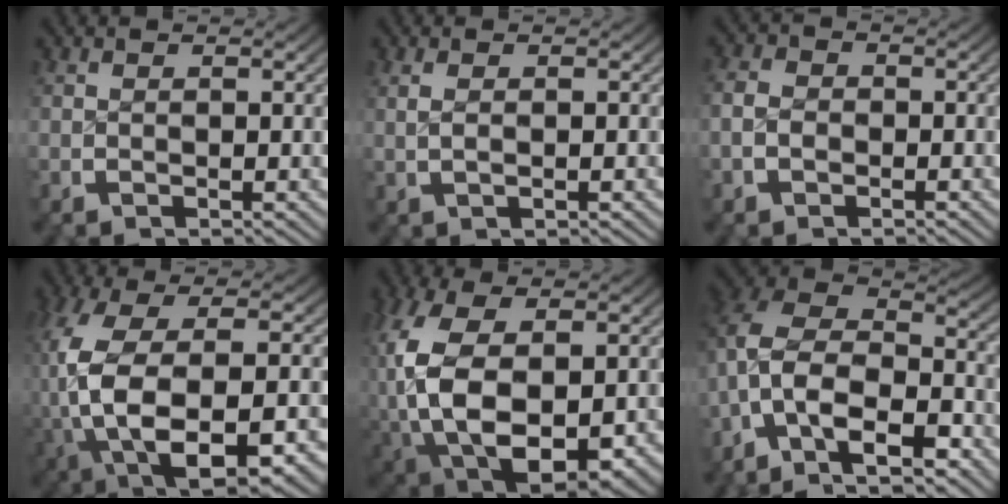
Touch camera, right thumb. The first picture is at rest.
{"total": 1.1, "force": [0.2, 0.3, 1.1], "torque": [-0.022, 0.001, 0.009]}
{"total": 2.2, "force": [-0.9, 1.7, 1.0], "torque": [-0.021, -0.003, -0.016]}
{"total": 14.4, "force": [-3.2, 8.3, 11.4], "torque": [-0.280, -0.063, -0.009]}
{"total": 13.4, "force": [-2.4, 8.6, 10.0], "torque": [-0.240, -0.067, 0.001]}
{"total": 14.5, "force": [-2.5, 10.8, 9.4], "torque": [-0.227, -0.055, -0.037]}